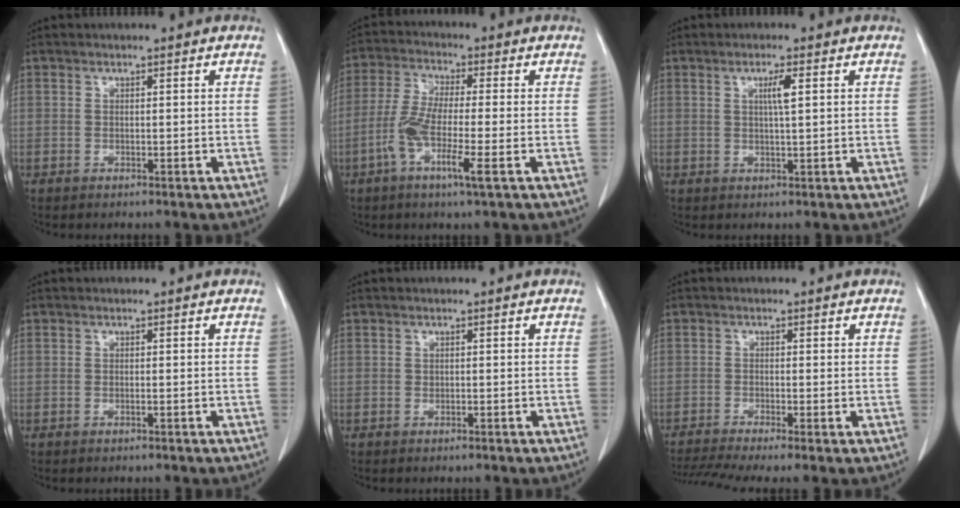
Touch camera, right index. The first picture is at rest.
{"total": 9.2, "force": [-3.1, 0.3, 8.6], "torque": [-0.172, -0.008, -0.065]}
{"total": 2.6, "force": [0.8, -0.1, 2.5], "torque": [-0.045, -0.002, 0.013]}
{"total": 0.0}
{"total": 0.0}
{"total": 6.8, "force": [-4.8, 0.3, 4.7], "torque": [-0.085, -0.007, -0.083]}